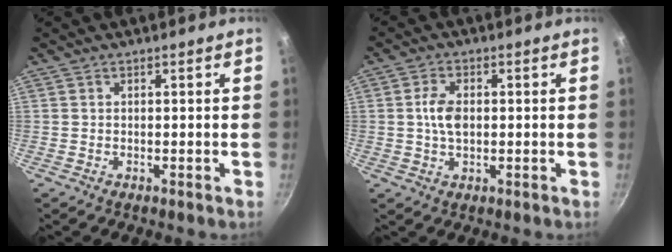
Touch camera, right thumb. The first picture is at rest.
{"total": 5.0, "force": [0.3, 3.0, 4.0], "torque": [-0.079, 0.003, 0.006]}